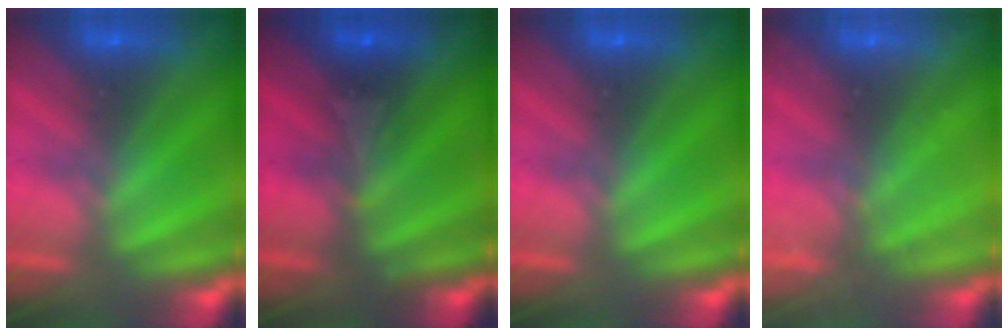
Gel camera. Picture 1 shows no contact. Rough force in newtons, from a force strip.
{"total": 2.9}
{"total": 0.0}
{"total": 2.2}